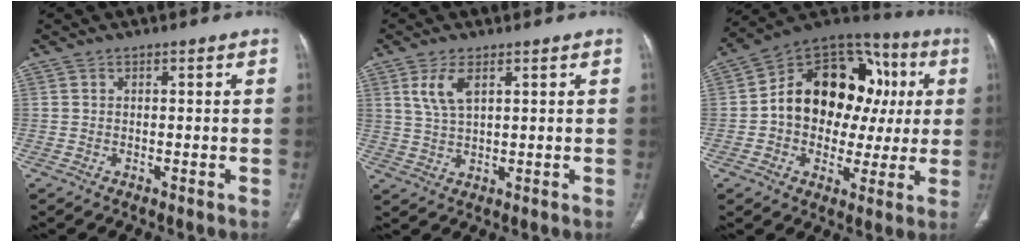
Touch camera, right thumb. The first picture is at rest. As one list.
[{"total": 5.4, "force": [2.4, 2.3, 4.2], "torque": [-0.089, -0.007, 0.057]}, {"total": 22.3, "force": [2.4, 16.1, 15.3], "torque": [-0.181, 0.043, 0.037]}]